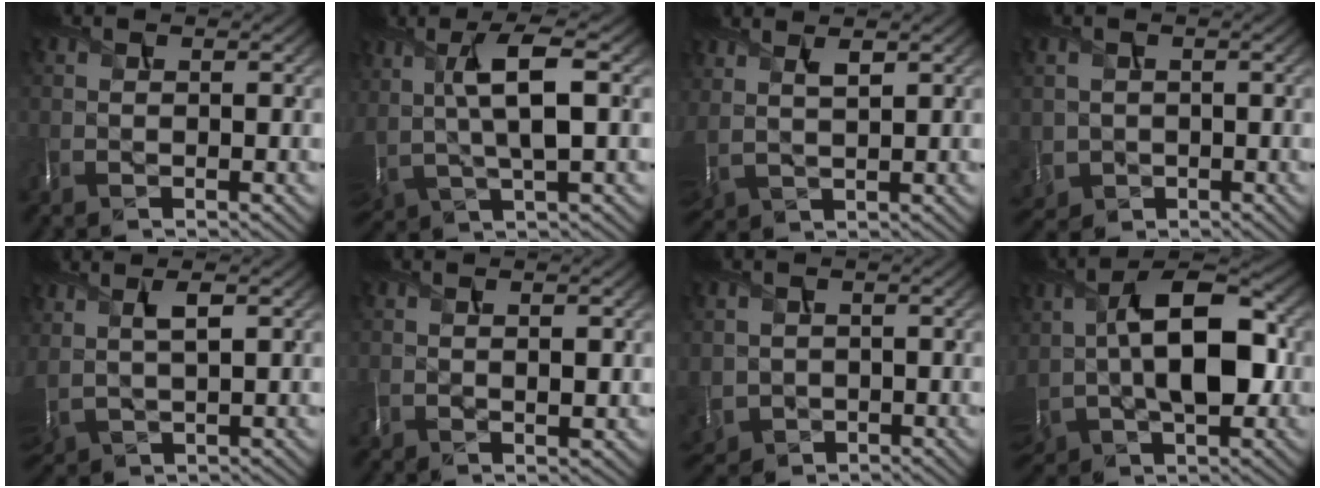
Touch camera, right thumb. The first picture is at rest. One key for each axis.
{"total": 7.8, "fx": 2.3, "fy": 2.7, "fz": 6.9, "tx": -0.149, "ty": 0.011, "tz": 0.044}
{"total": 3.8, "fx": 2.7, "fy": 1.3, "fz": 2.3, "tx": -0.061, "ty": 0.010, "tz": 0.064}
{"total": 2.6, "fx": -0.2, "fy": 2.5, "fz": -0.3, "tx": -0.020, "ty": -0.014, "tz": -0.001}
{"total": 4.5, "fx": 2.5, "fy": 1.6, "fz": 3.4, "tx": -0.088, "ty": 0.011, "tz": 0.058}
{"total": 2.1, "fx": 0.8, "fy": 0.8, "fz": 1.8, "tx": -0.041, "ty": 0.001, "tz": 0.017}
{"total": 3.0, "fx": 0.1, "fy": 2.9, "fz": 0.7, "tx": -0.045, "ty": -0.012, "tz": 0.006}
{"total": 12.4, "fx": 1.0, "fy": 7.3, "fz": 10.0, "tx": -0.193, "ty": 0.009, "tz": 0.017}